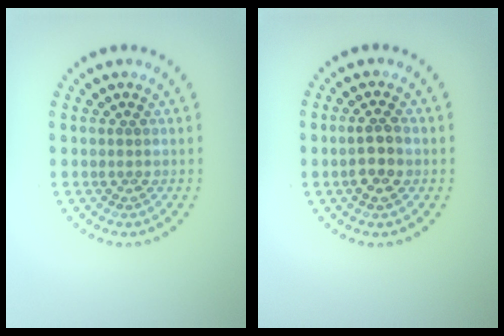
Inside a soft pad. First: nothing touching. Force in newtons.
{"total": 2.5, "press": 2.4, "slide": 0.6}